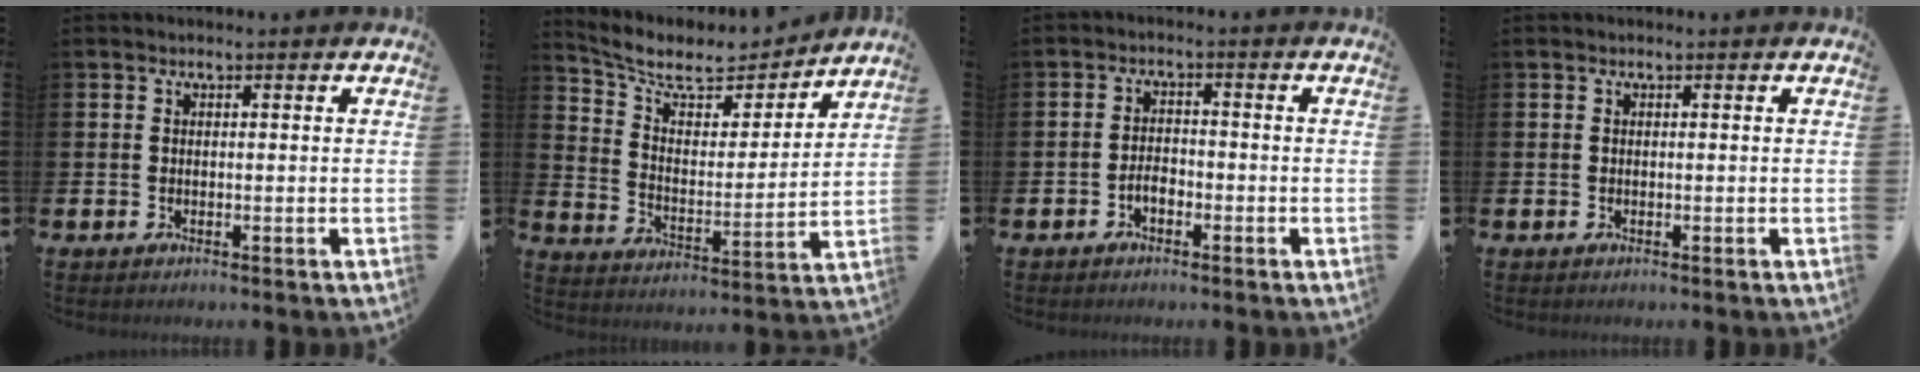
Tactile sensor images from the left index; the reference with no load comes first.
{"total": 8.4, "force": [7.3, 3.3, 2.7], "torque": [-0.085, -0.052, 0.122]}
{"total": 2.1, "force": [-1.1, 1.2, 1.3], "torque": [-0.021, 0.004, -0.025]}
{"total": 0.0}